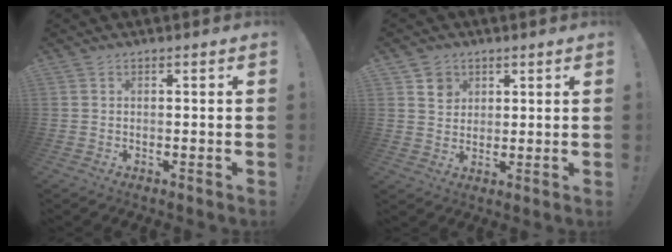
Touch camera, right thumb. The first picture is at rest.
{"total": 5.1, "force": [2.8, 4.3, 0.7], "torque": [0.009, -0.024, 0.049]}